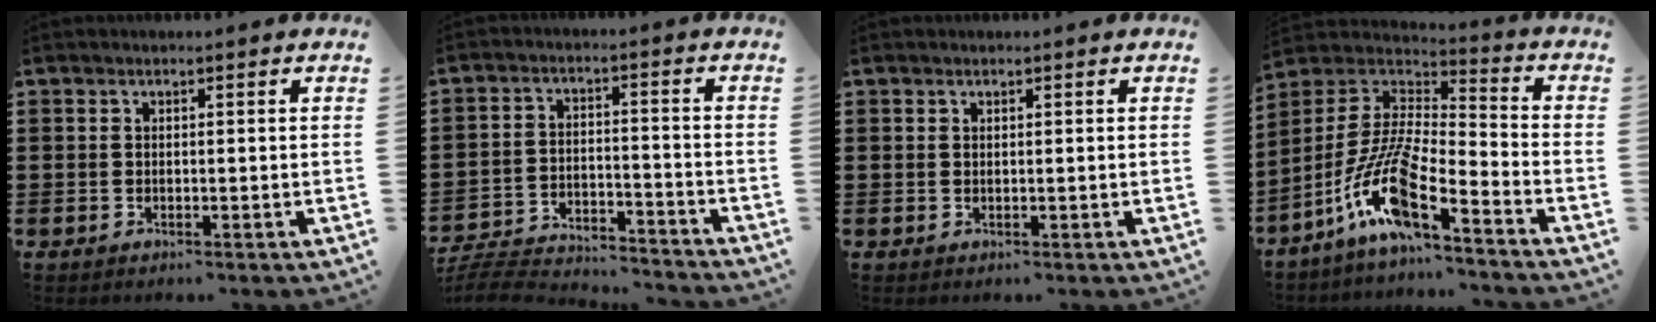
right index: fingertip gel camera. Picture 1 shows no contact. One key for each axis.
{"total": 6.2, "fx": -6.1, "fy": 0.4, "fz": 1.2, "tx": -0.035, "ty": 0.000, "tz": -0.125}
{"total": 0.0}
{"total": 11.9, "fx": -7.5, "fy": 2.2, "fz": 9.0, "tx": -0.206, "ty": -0.013, "tz": -0.155}